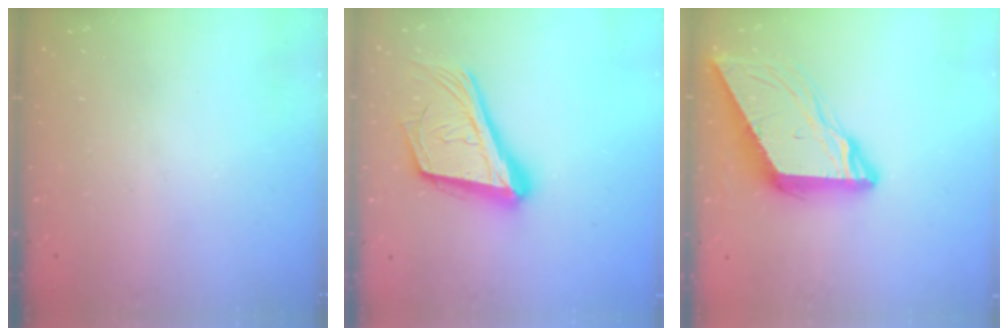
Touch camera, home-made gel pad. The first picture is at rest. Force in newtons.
{"total": 23.2, "press": 22.7, "slide": 5.0}
{"total": 10.0, "press": 10.0, "slide": 0.8}